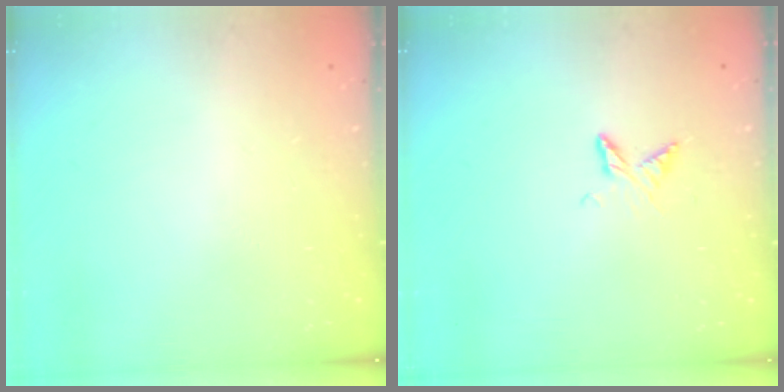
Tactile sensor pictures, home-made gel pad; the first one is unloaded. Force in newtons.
{"total": 7.2, "press": 7.2, "slide": 0.6}